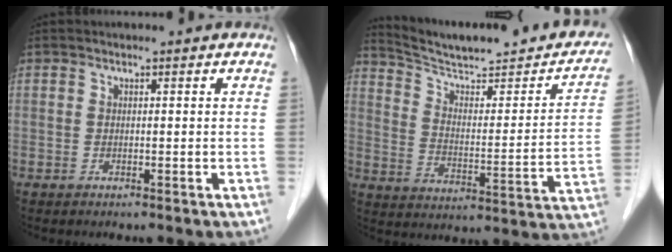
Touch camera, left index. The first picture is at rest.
{"total": 22.7, "force": [19.7, 3.3, 10.7], "torque": [-0.151, -0.024, 0.272]}